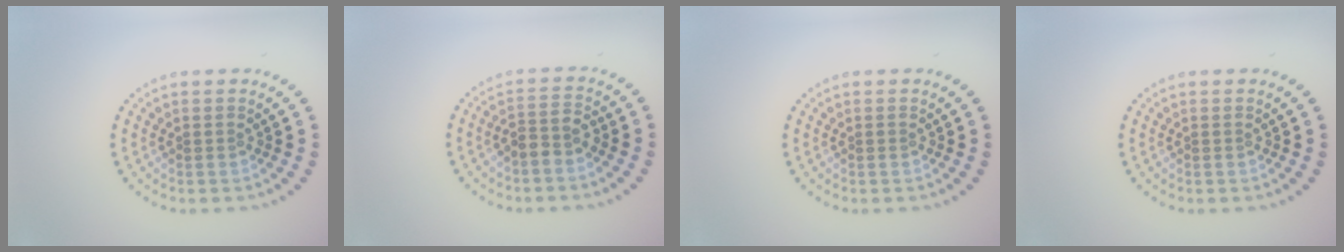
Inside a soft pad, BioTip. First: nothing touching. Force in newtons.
{"total": 2.0, "press": 1.7, "slide": 1.1}
{"total": 0.0}
{"total": 0.0}